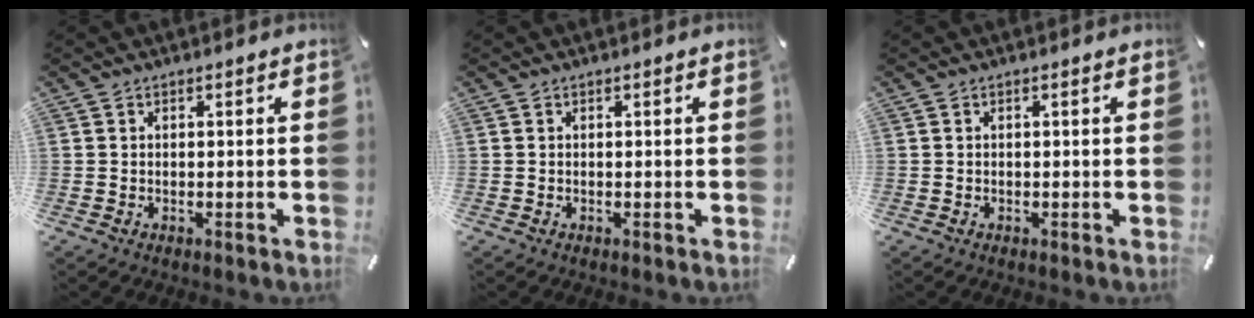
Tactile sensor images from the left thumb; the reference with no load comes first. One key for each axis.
{"total": 0.0}
{"total": 0.0}